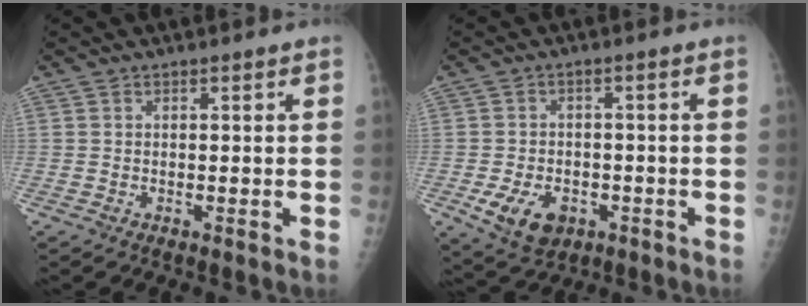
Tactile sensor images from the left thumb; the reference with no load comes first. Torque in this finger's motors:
{"motor_torque": [-0.48, 1.45, 0.08, -0.08, 0.15]}